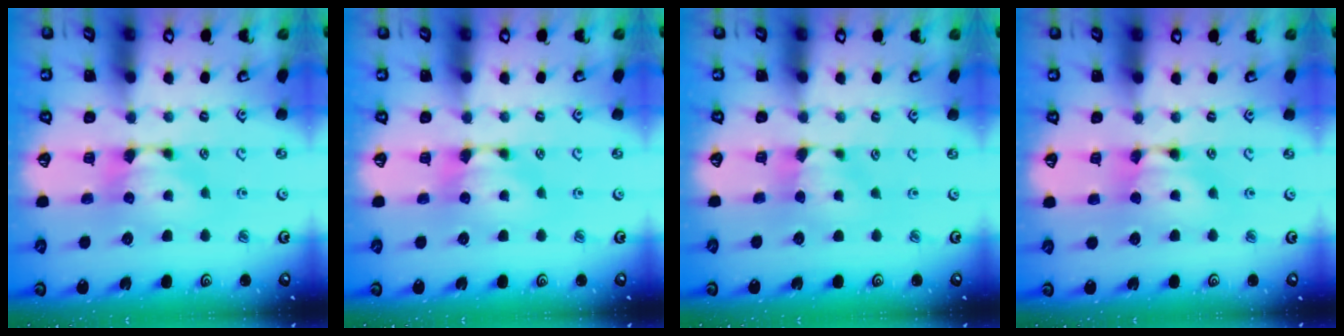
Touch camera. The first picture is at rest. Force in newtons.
{"total": 0.0}
{"total": 0.6, "press": 0.2, "slide": 0.5}
{"total": 1.6, "press": 1.6, "slide": 0.2}